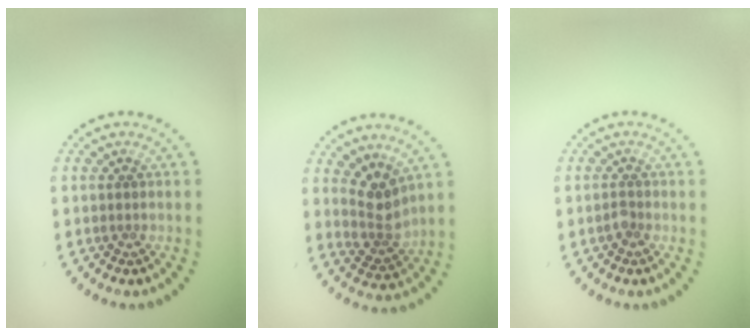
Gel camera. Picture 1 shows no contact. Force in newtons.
{"total": 3.0, "press": 2.3, "slide": 1.9}
{"total": 0.8, "press": 0.6, "slide": 0.5}